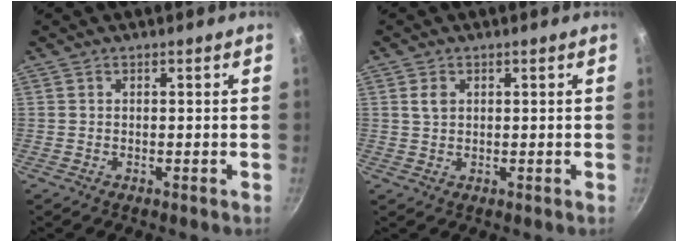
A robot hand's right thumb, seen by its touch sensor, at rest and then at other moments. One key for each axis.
{"total": 2.2, "fx": 0.7, "fy": 1.6, "fz": 1.4, "tx": -0.021, "ty": -0.001, "tz": 0.014}